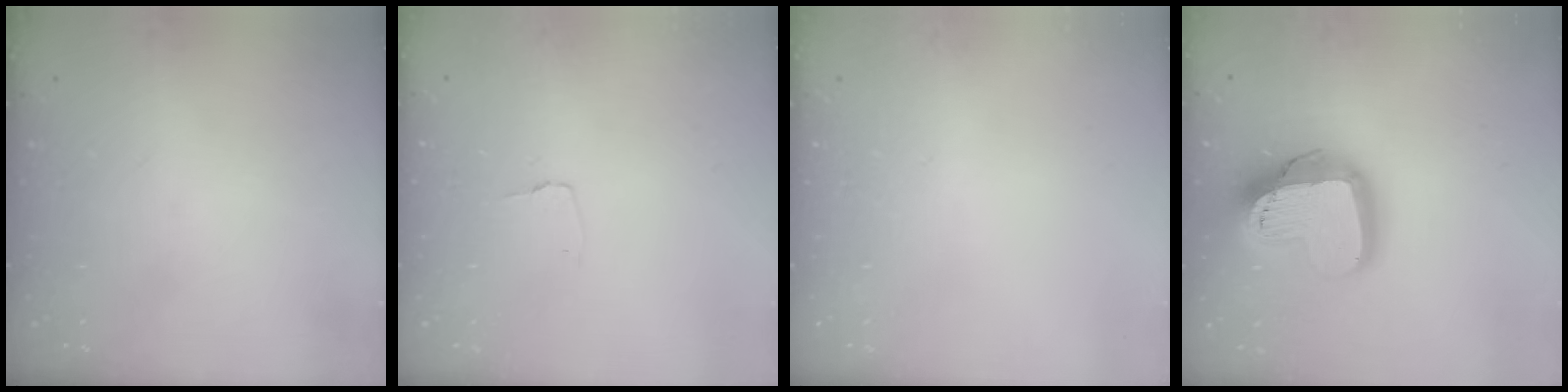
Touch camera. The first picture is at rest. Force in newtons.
{"total": 2.7, "press": 2.7, "slide": 0.3}
{"total": 0.0}
{"total": 21.6, "press": 21.5, "slide": 1.9}